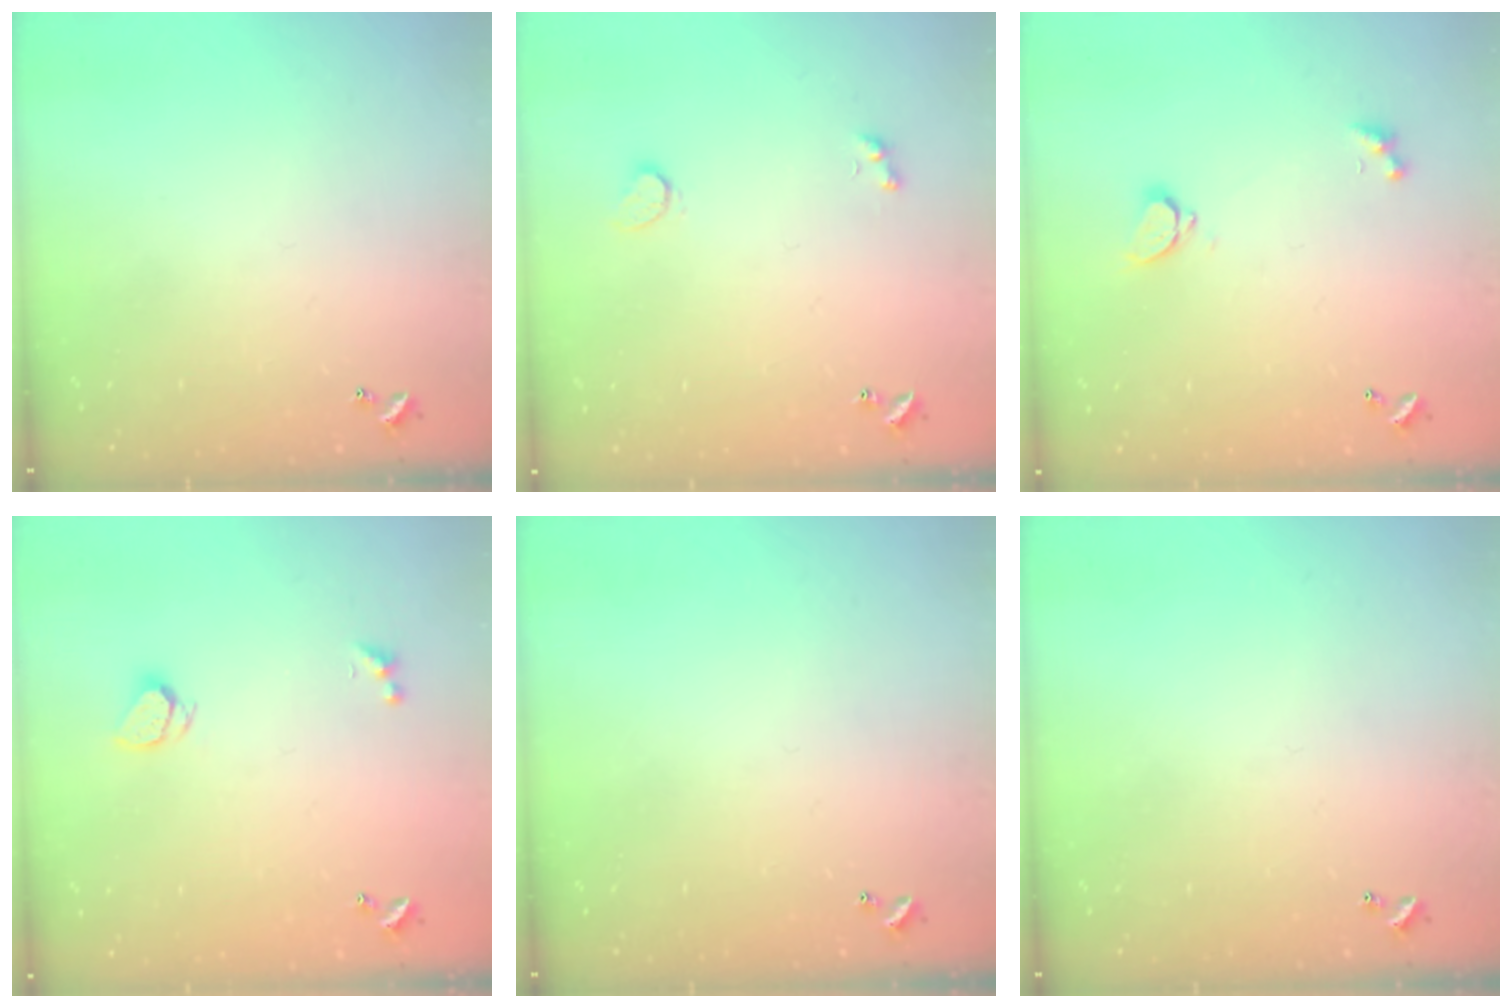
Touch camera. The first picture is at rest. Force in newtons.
{"total": 3.9, "press": 3.8, "slide": 1.1}
{"total": 2.1, "press": 1.8, "slide": 1.0}
{"total": 1.9, "press": 1.8, "slide": 0.4}
{"total": 0.0}
{"total": 0.0}